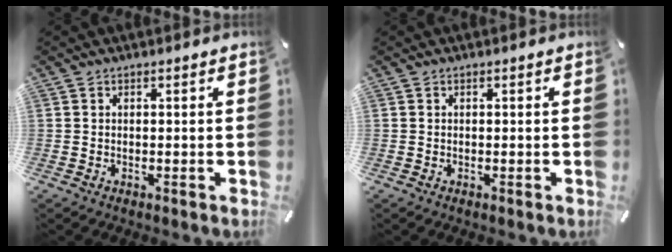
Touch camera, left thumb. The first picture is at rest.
{"total": 0.0}